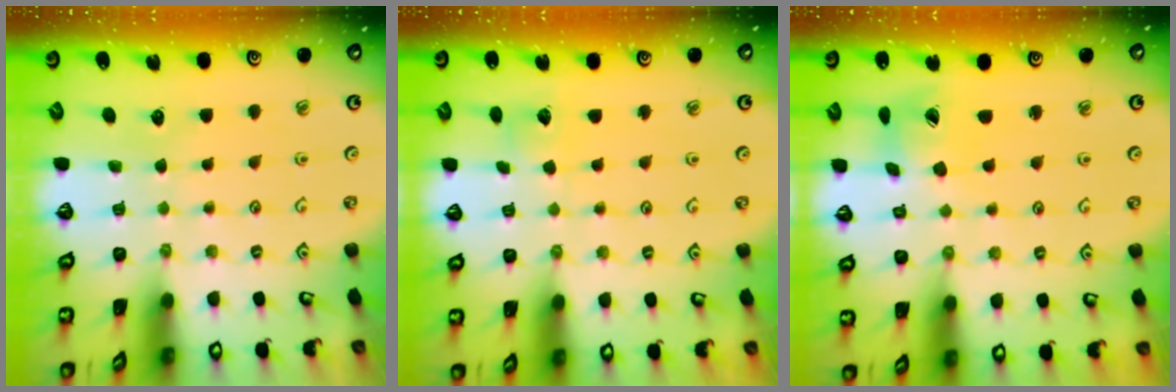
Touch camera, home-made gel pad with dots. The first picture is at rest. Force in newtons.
{"total": 4.8, "press": 4.7, "slide": 0.7}
{"total": 7.9, "press": 7.8, "slide": 0.9}